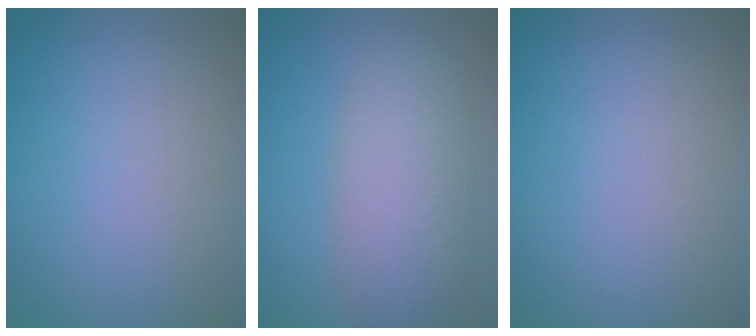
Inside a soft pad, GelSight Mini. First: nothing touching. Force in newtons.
{"total": 6.6, "press": 6.6, "slide": 0.4}
{"total": 0.0}